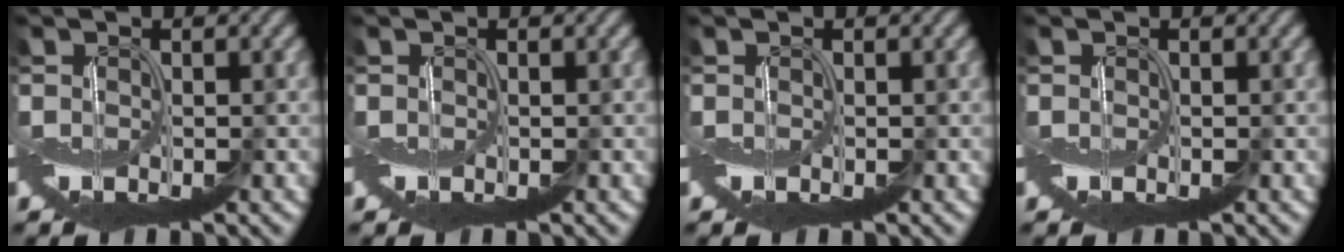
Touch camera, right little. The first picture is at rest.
{"total": 0.0}
{"total": 0.0}
{"total": 0.0}